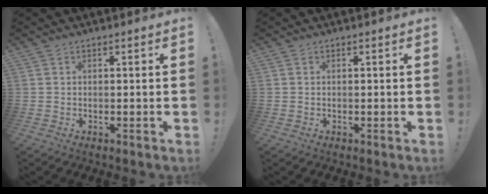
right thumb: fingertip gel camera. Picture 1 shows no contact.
{"total": 0.0}